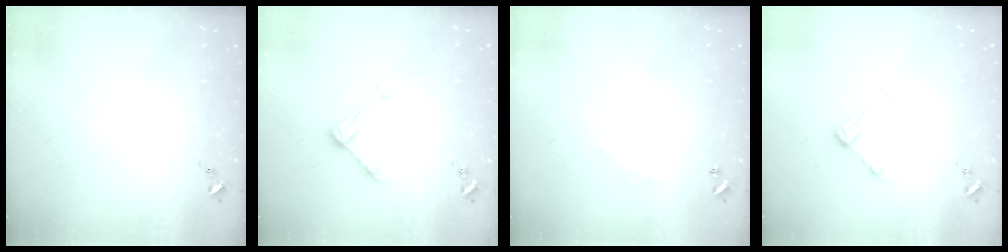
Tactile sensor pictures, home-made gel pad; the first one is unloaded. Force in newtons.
{"total": 9.1, "press": 9.1, "slide": 0.8}
{"total": 2.8, "press": 2.8, "slide": 0.2}
{"total": 6.5, "press": 6.4, "slide": 0.5}